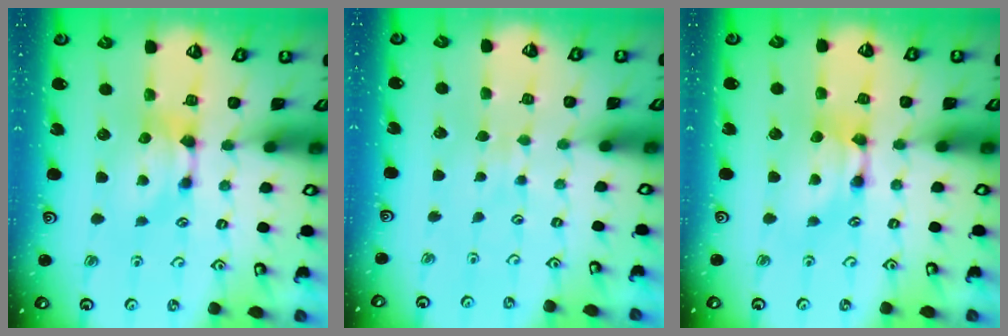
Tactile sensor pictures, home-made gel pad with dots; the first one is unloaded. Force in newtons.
{"total": 3.3, "press": 3.3, "slide": 0.4}
{"total": 1.8, "press": 1.8, "slide": 0.2}